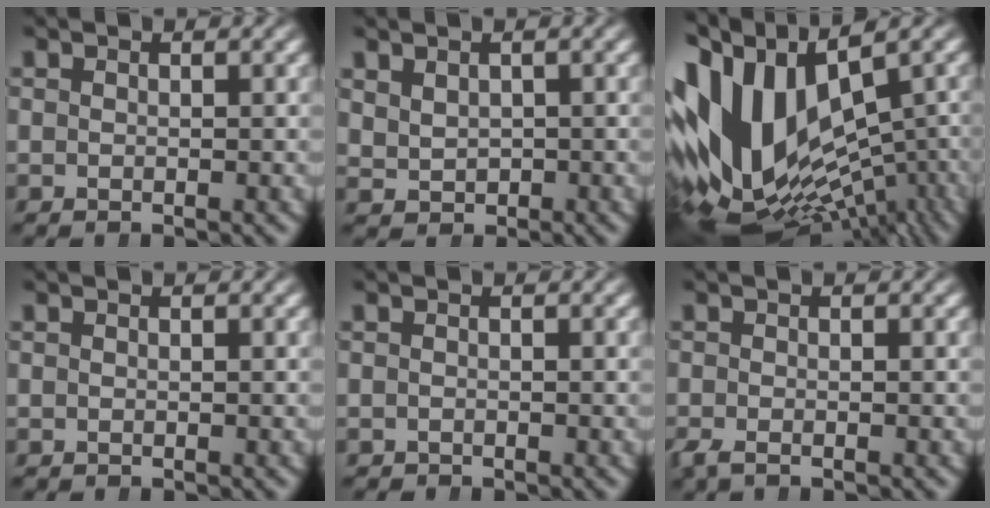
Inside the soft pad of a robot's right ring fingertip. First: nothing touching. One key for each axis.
{"total": 1.3, "fx": 0.6, "fy": 1.1, "fz": 0.5, "tx": -0.012, "ty": -0.014, "tz": 0.027}
{"total": 20.6, "fx": -3.2, "fy": 14.9, "fz": 13.9, "tx": -0.278, "ty": -0.055, "tz": -0.027}
{"total": 0.0}
{"total": 0.7, "fx": -0.6, "fy": -0.1, "fz": -0.3, "tx": 0.001, "ty": -0.011, "tz": -0.006}
{"total": 1.6, "fx": -1.3, "fy": 0.7, "fz": 0.6, "tx": -0.021, "ty": -0.008, "tz": -0.021}